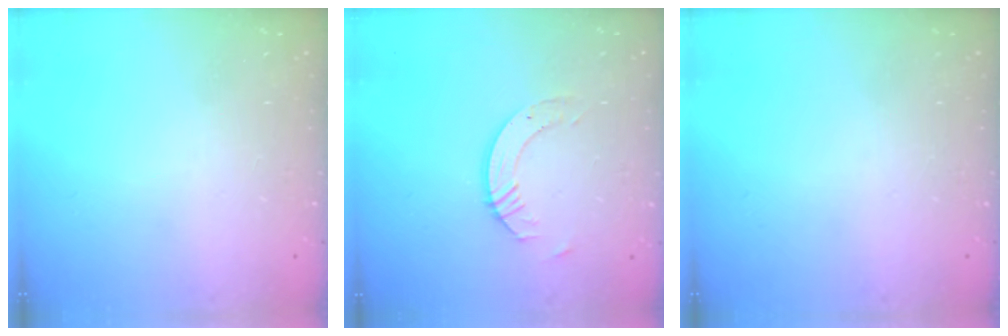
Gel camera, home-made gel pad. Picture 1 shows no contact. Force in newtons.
{"total": 6.5, "press": 6.4, "slide": 0.7}
{"total": 0.0}